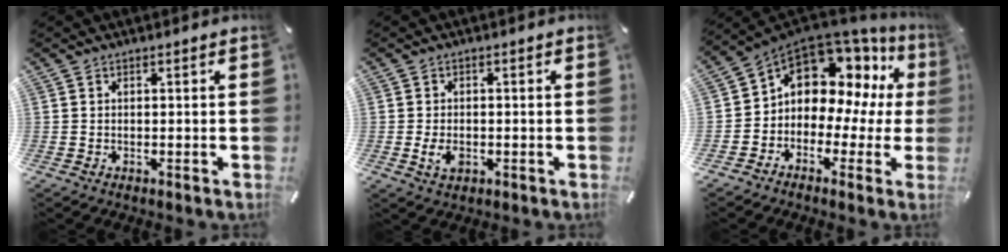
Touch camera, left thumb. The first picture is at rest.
{"total": 3.4, "force": [-0.9, 2.1, 2.5], "torque": [-0.064, -0.004, -0.019]}
{"total": 11.0, "force": [5.9, 7.9, 4.9], "torque": [-0.084, -0.055, 0.106]}